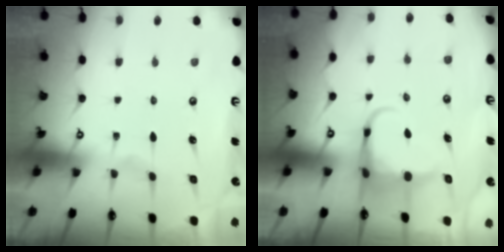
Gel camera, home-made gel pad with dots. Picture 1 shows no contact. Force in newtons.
{"total": 5.8, "press": 5.7, "slide": 1.1}